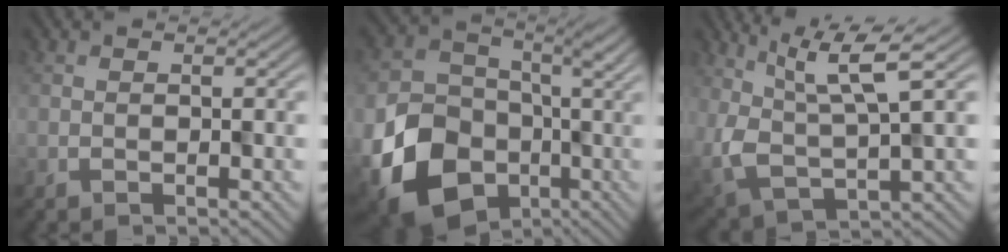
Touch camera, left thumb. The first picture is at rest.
{"total": 17.1, "force": [-6.8, 13.6, 7.7], "torque": [-0.173, -0.050, -0.117]}
{"total": 8.3, "force": [3.9, 2.5, 6.9], "torque": [-0.156, 0.007, 0.080]}